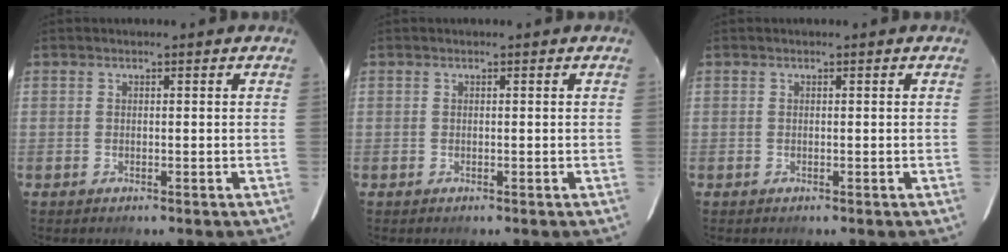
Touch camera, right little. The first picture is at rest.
{"total": 0.0}
{"total": 0.0}